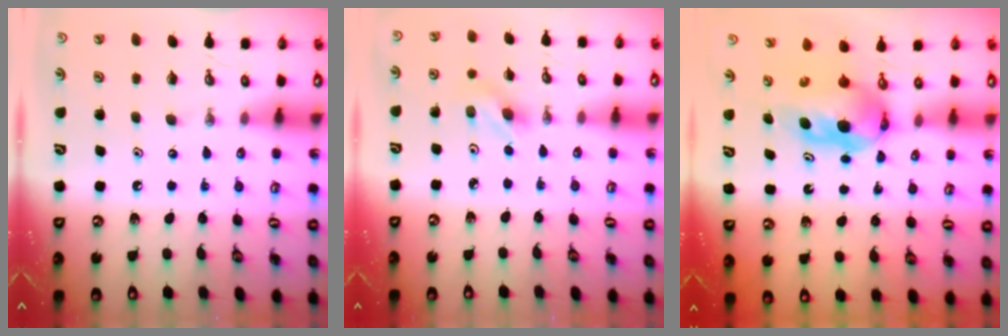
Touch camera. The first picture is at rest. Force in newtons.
{"total": 2.6, "press": 2.3, "slide": 1.3}
{"total": 8.6, "press": 4.4, "slide": 7.4}